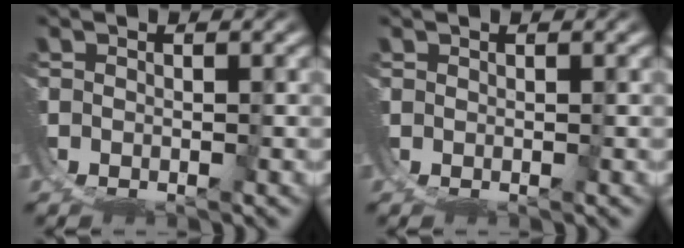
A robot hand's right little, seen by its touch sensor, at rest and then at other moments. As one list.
[{"total": 0.0}]